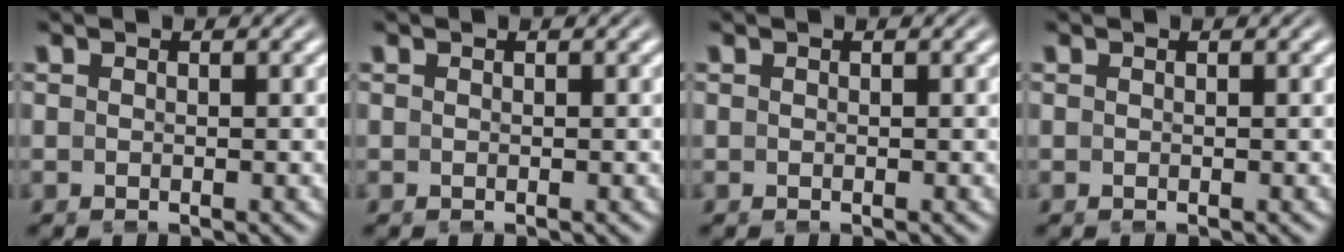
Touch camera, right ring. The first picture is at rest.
{"total": 0.0}
{"total": 0.0}
{"total": 0.0}